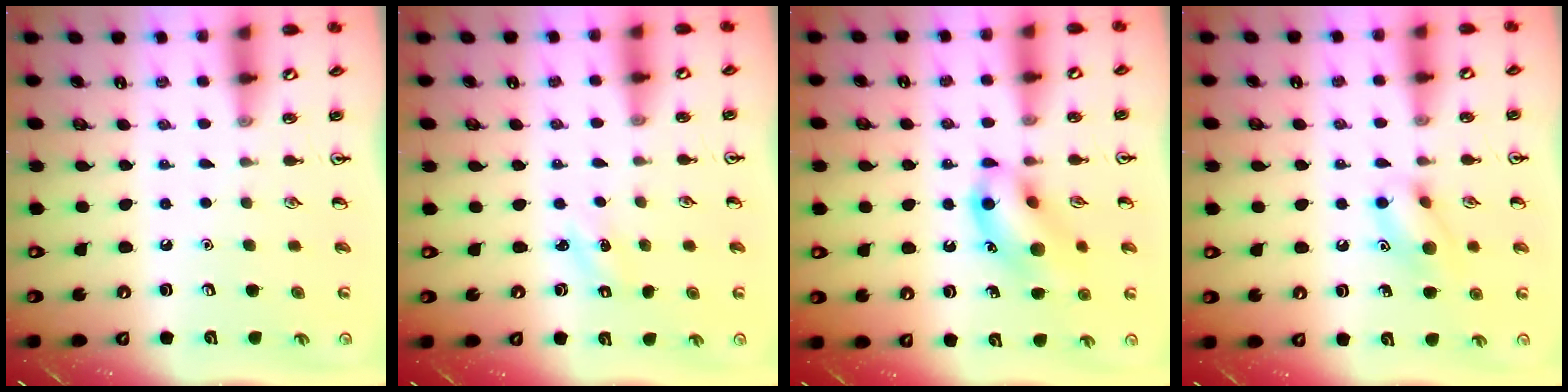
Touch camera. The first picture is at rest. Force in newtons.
{"total": 1.3, "press": 1.2, "slide": 0.4}
{"total": 11.8, "press": 11.7, "slide": 1.1}
{"total": 10.5, "press": 10.5, "slide": 0.7}